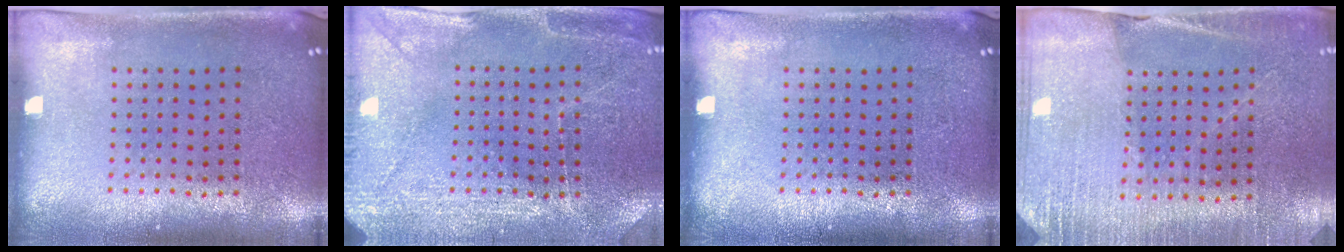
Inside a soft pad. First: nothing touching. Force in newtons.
{"total": 2.9, "press": 2.8, "slide": 0.3}
{"total": 0.0}
{"total": 2.7, "press": 2.6, "slide": 0.3}